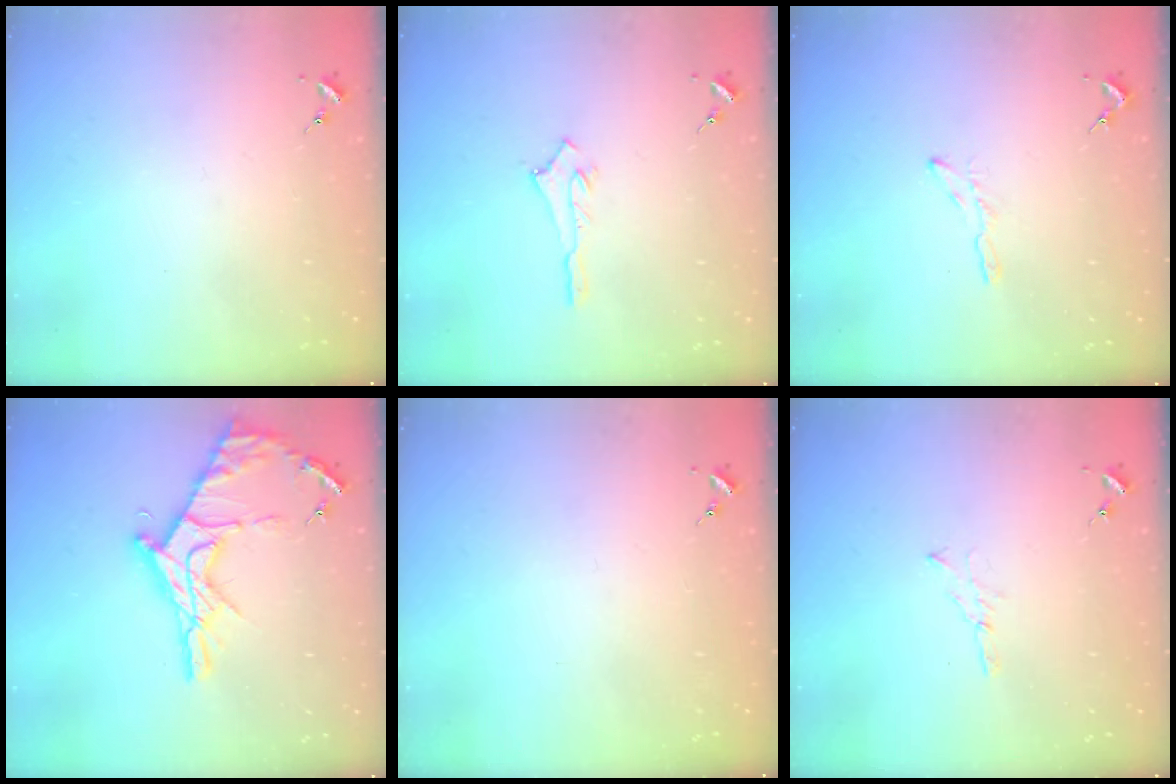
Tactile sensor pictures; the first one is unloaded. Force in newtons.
{"total": 2.7, "press": 2.7, "slide": 0.1}
{"total": 3.4, "press": 3.4, "slide": 0.4}
{"total": 18.3, "press": 18.2, "slide": 1.5}
{"total": 0.0}
{"total": 2.6, "press": 2.6, "slide": 0.3}